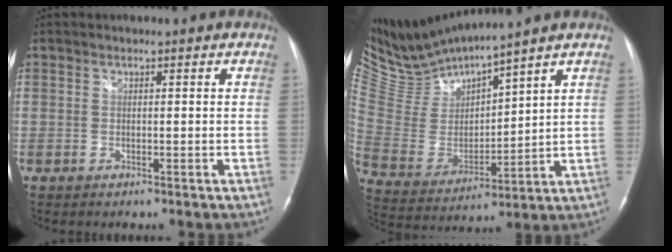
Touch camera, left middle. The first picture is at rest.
{"total": 11.4, "force": [11.1, -0.9, 2.2], "torque": [-0.071, -0.007, 0.244]}